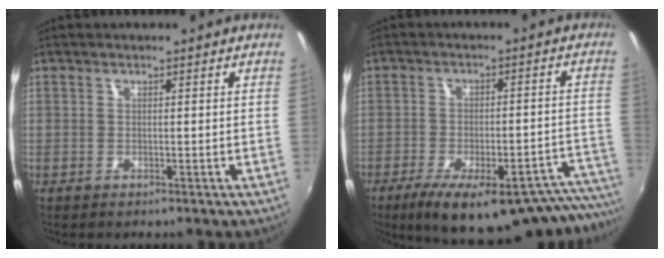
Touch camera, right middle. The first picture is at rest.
{"total": 20.3, "force": [-15.9, 4.5, 11.7], "torque": [-0.149, -0.019, -0.210]}